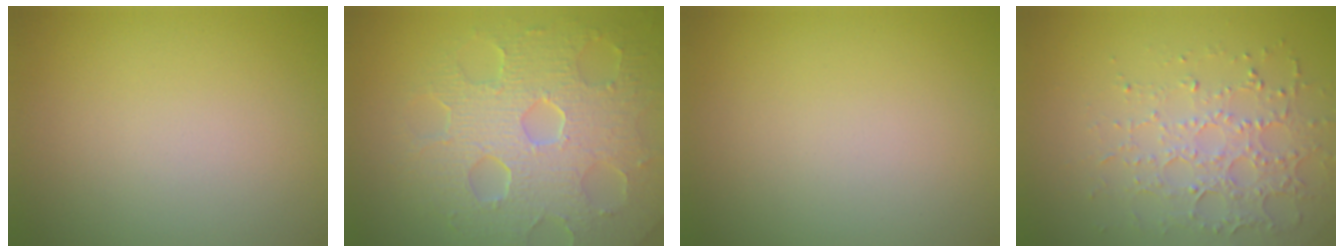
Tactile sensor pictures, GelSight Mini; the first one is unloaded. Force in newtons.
{"total": 8.8, "press": 6.2, "slide": 6.3}
{"total": 0.0}
{"total": 3.5, "press": 3.4, "slide": 1.0}